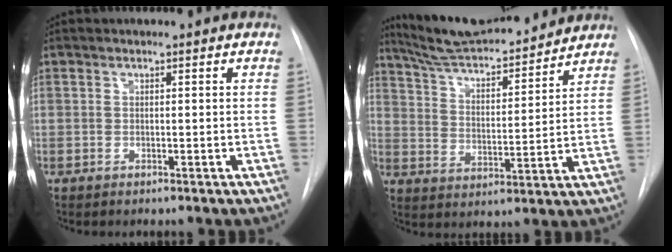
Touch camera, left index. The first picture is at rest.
{"total": 17.0, "force": [15.7, 2.2, 6.2], "torque": [-0.104, 0.007, 0.250]}